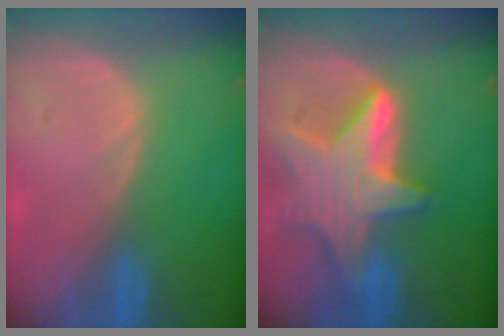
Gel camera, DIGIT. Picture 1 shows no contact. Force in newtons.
{"total": 9.5, "press": 9.5, "slide": 0.6}